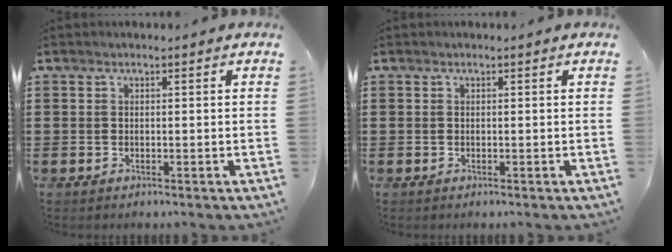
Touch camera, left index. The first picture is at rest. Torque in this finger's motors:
{"motor_torque": [-0.02, 0.01, 0.00, 0.00]}